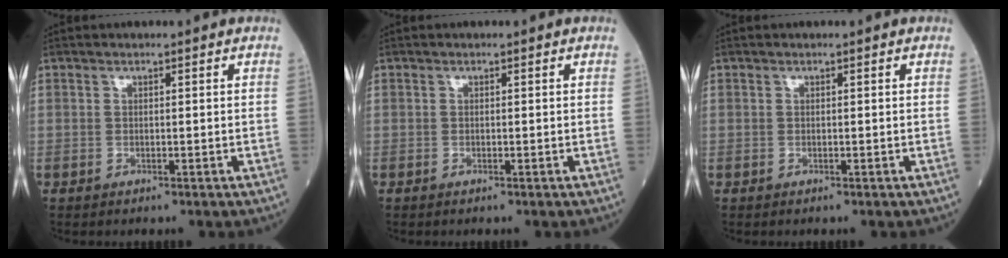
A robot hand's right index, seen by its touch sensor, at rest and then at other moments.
{"total": 0.0}
{"total": 0.0}